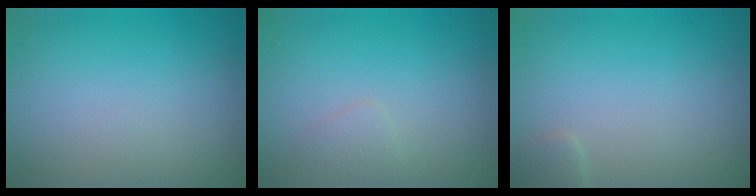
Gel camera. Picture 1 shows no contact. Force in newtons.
{"total": 0.9, "press": 0.9, "slide": 0.1}
{"total": 1.0, "press": 1.0, "slide": 0.1}